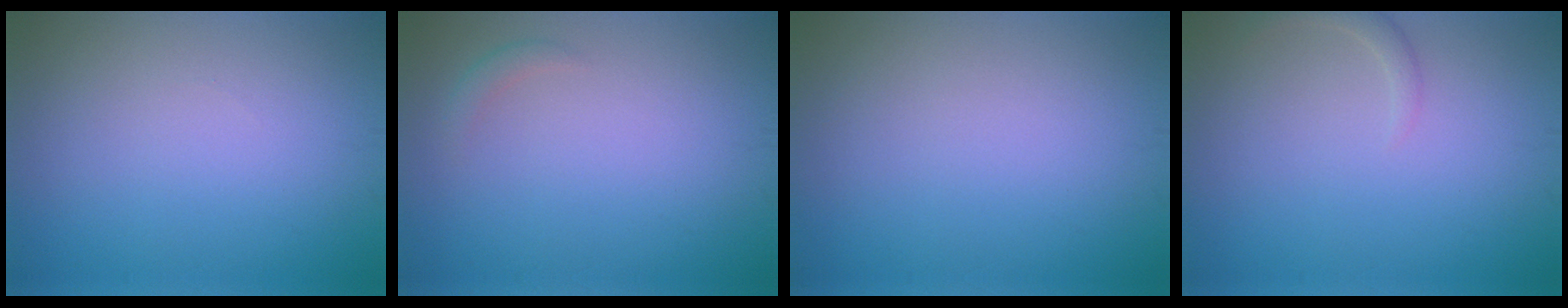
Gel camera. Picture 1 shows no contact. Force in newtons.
{"total": 0.9, "press": 0.9, "slide": 0.0}
{"total": 0.0}
{"total": 1.2, "press": 1.2, "slide": 0.1}